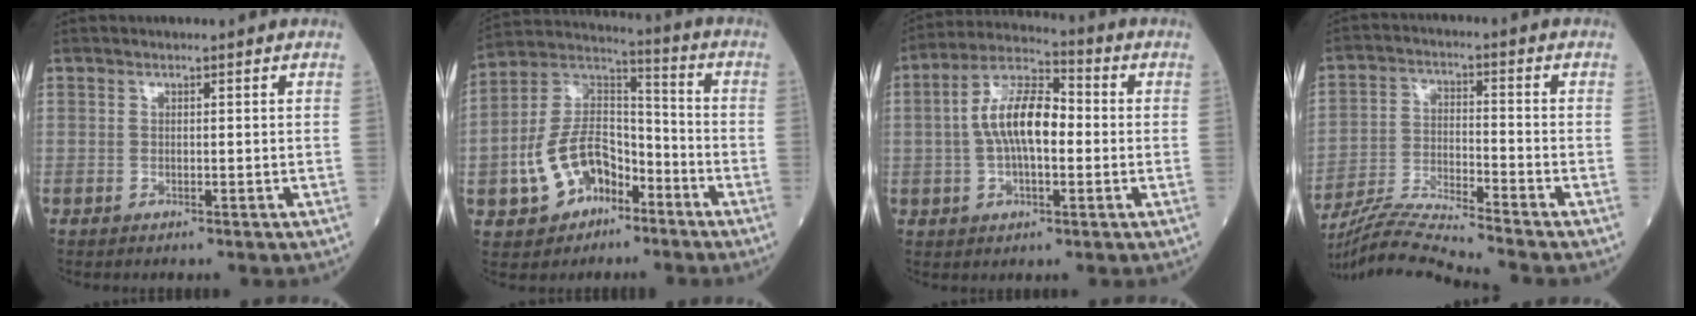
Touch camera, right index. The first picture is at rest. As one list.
[{"total": 13.2, "force": [-5.7, 8.2, 8.6], "torque": [-0.185, 0.028, -0.098]}, {"total": 10.6, "force": [0.0, 4.1, 9.8], "torque": [-0.195, 0.024, -0.008]}, {"total": 10.9, "force": [-10.2, -2.4, 2.9], "torque": [-0.056, -0.009, -0.188]}]